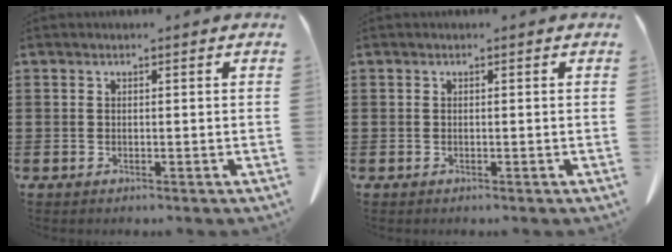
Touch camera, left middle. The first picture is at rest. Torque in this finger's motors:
{"motor_torque": [-0.03, -0.12, -0.05, 0.01]}